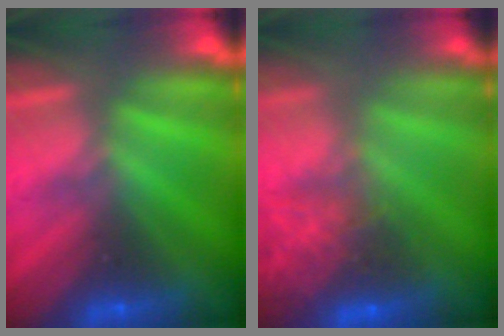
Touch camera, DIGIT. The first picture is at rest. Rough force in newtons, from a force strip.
{"total": 7.7}